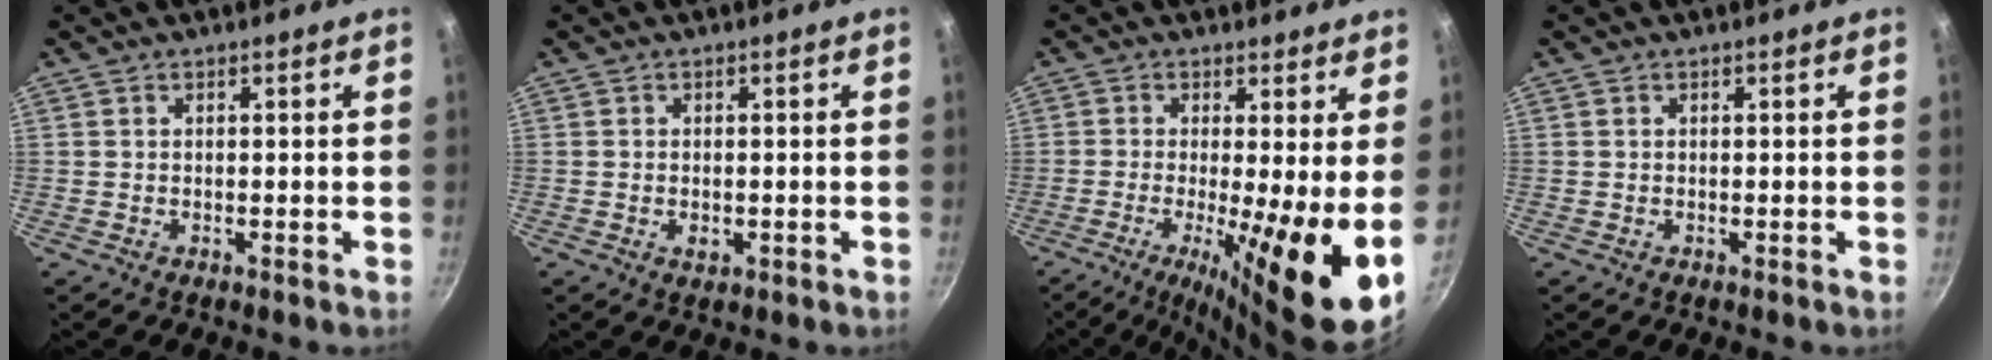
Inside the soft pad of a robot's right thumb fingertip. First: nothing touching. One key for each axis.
{"total": 2.0, "fx": -0.5, "fy": 1.3, "fz": 1.4, "tx": -0.022, "ty": -0.001, "tz": -0.007}
{"total": 14.0, "fx": -1.7, "fy": 2.6, "fz": 13.7, "tx": -0.206, "ty": -0.022, "tz": -0.027}
{"total": 0.0}